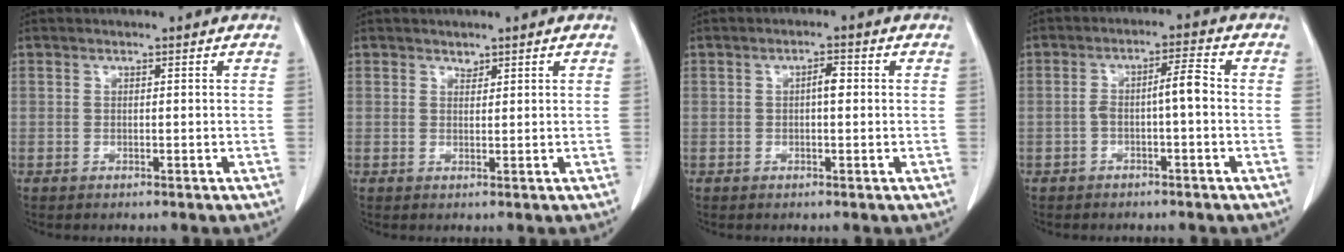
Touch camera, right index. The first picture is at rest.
{"total": 0.9, "force": [0.8, 0.4, 0.1], "torque": [0.000, -0.005, 0.011]}
{"total": 2.1, "force": [0.1, 0.6, 2.0], "torque": [-0.031, 0.005, 0.001]}
{"total": 4.3, "force": [-0.7, 0.5, 4.2], "torque": [-0.072, 0.018, -0.010]}